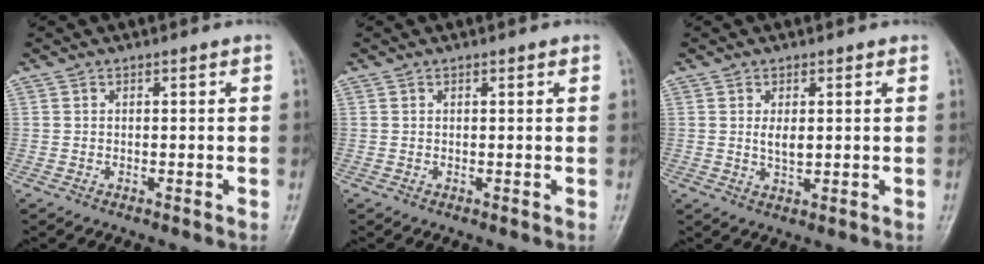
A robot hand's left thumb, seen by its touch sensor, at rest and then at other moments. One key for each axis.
{"total": 0.6, "fx": 0.4, "fy": 0.2, "fz": 0.5, "tx": -0.007, "ty": -0.001, "tz": 0.005}
{"total": 2.8, "fx": 0.6, "fy": 1.5, "fz": 2.3, "tx": -0.037, "ty": -0.008, "tz": 0.013}